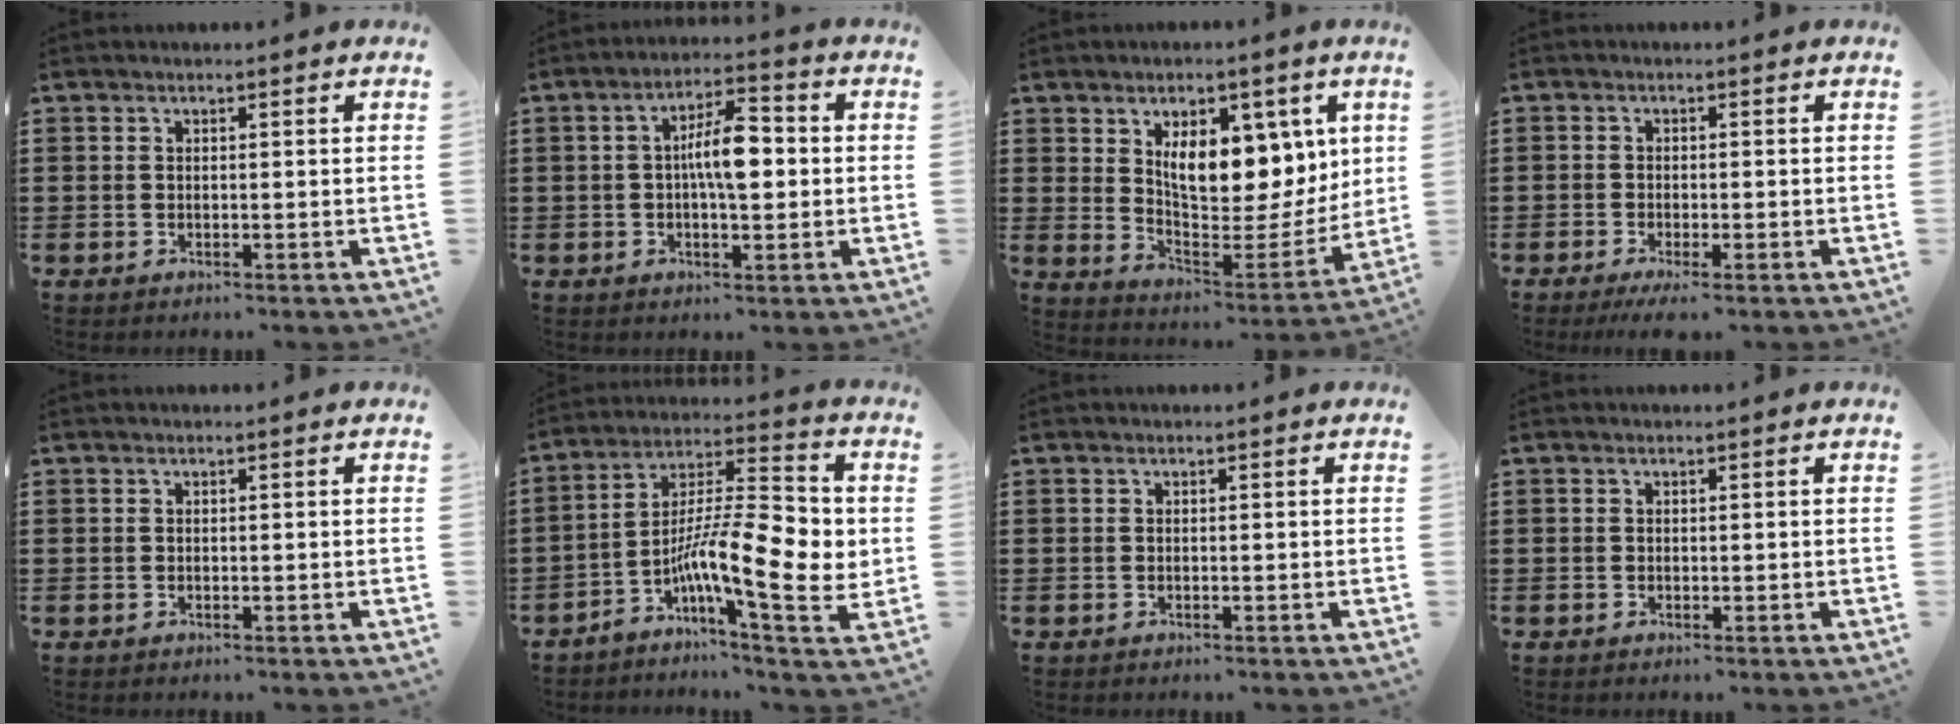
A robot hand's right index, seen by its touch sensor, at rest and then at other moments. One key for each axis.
{"total": 7.1, "fx": 0.2, "fy": 2.4, "fz": 6.7, "tx": -0.113, "ty": 0.006, "tz": -0.001}
{"total": 10.6, "fx": 4.8, "fy": 5.6, "fz": 7.6, "tx": -0.112, "ty": -0.030, "tz": 0.079}
{"total": 1.8, "fx": -1.6, "fy": 0.0, "fz": 0.8, "tx": -0.015, "ty": 0.001, "tz": -0.030}
{"total": 0.0}
{"total": 13.9, "fx": -2.0, "fy": 3.4, "fz": 13.3, "tx": -0.242, "ty": -0.025, "tz": -0.041}
{"total": 0.0}
{"total": 0.0}